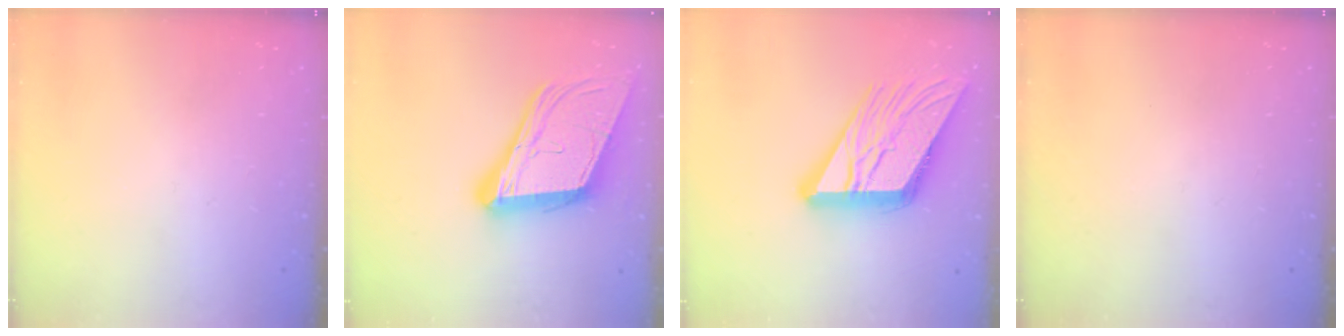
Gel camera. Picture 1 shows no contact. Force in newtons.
{"total": 21.2, "press": 20.8, "slide": 4.4}
{"total": 18.3, "press": 18.2, "slide": 1.9}
{"total": 0.0}